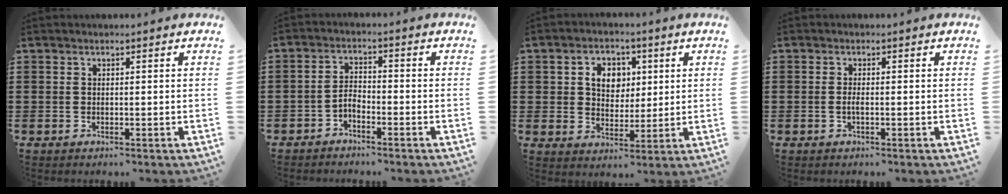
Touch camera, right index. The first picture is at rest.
{"total": 2.4, "force": [-2.0, 0.9, 1.0], "torque": [-0.030, 0.006, -0.043]}
{"total": 5.9, "force": [1.3, 4.7, 3.3], "torque": [-0.076, 0.014, 0.018]}
{"total": 1.2, "force": [-0.4, 0.2, 1.1], "torque": [-0.029, -0.003, -0.010]}